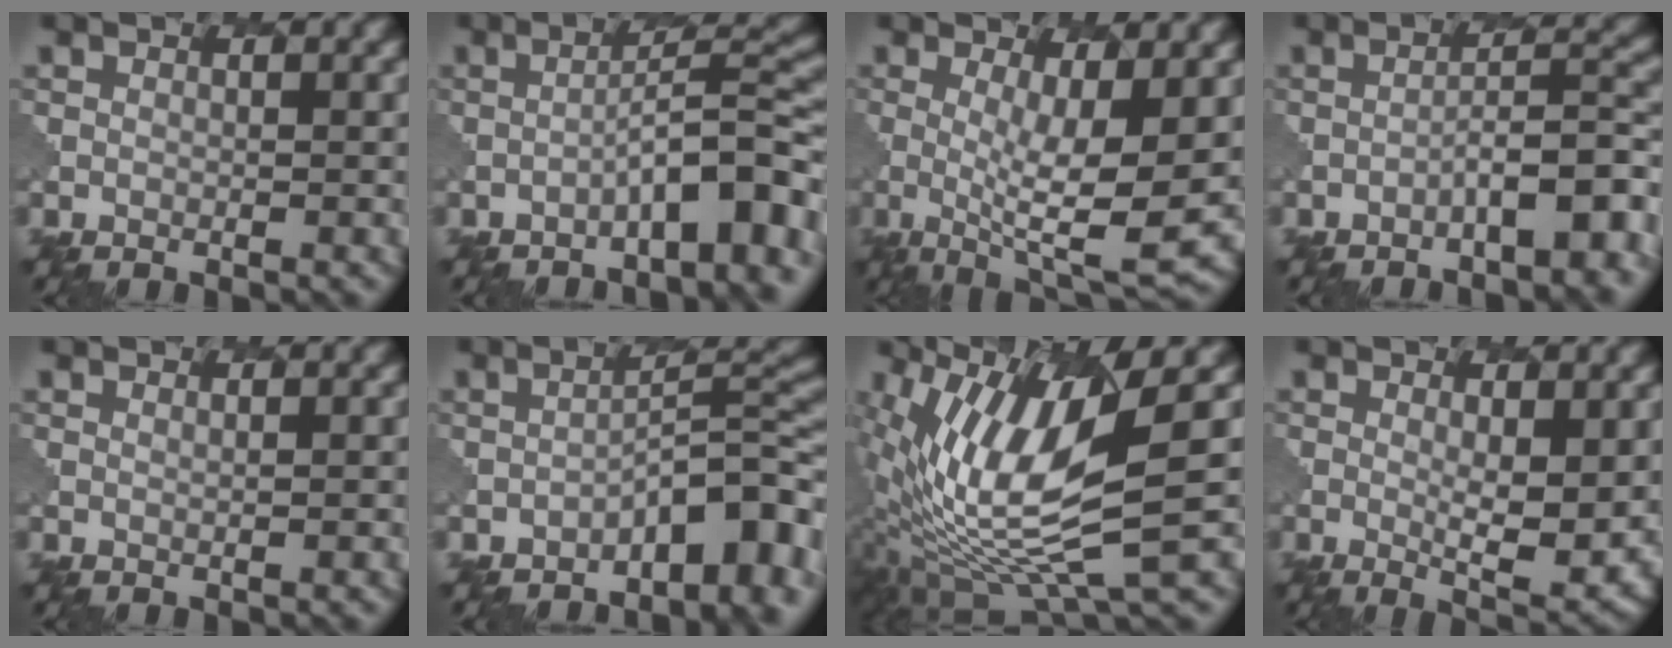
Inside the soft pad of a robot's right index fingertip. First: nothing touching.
{"total": 6.8, "force": [-3.5, 1.4, 5.7], "torque": [-0.077, 0.023, -0.055]}
{"total": 7.0, "force": [0.2, 1.7, 6.8], "torque": [-0.109, -0.012, 0.007]}
{"total": 6.1, "force": [-3.4, 1.6, 4.8], "torque": [-0.063, 0.022, -0.051]}
{"total": 0.9, "force": [0.8, 0.3, 0.4], "torque": [-0.004, -0.003, 0.004]}
{"total": 7.2, "force": [-4.1, 2.5, 5.4], "torque": [-0.059, 0.013, -0.067]}
{"total": 12.3, "force": [1.8, 3.3, 11.7], "torque": [-0.234, -0.013, 0.048]}
{"total": 4.5, "force": [0.8, 1.2, 4.3], "torque": [-0.070, -0.015, 0.018]}